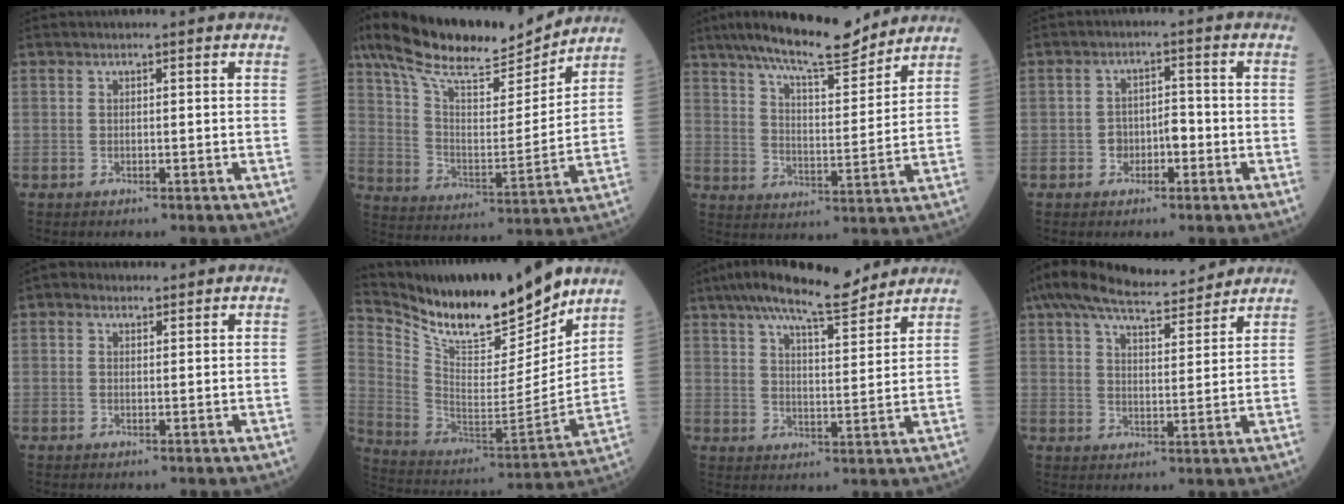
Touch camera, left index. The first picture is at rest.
{"total": 19.1, "force": [16.0, 3.8, 9.7], "torque": [-0.175, 0.013, 0.271]}
{"total": 14.1, "force": [12.2, 2.0, 6.7], "torque": [-0.116, 0.000, 0.196]}
{"total": 3.3, "force": [-1.2, 2.1, 2.3], "torque": [-0.035, 0.016, -0.021]}
{"total": 1.6, "force": [1.1, 1.0, 0.5], "torque": [-0.014, 0.015, 0.016]}
{"total": 21.5, "force": [18.3, 4.3, 10.4], "torque": [-0.196, -0.025, 0.314]}
{"total": 13.7, "force": [11.6, 2.2, 7.0], "torque": [-0.119, 0.016, 0.180]}
{"total": 13.8, "force": [12.4, 2.0, 5.7], "torque": [-0.110, 0.026, 0.197]}